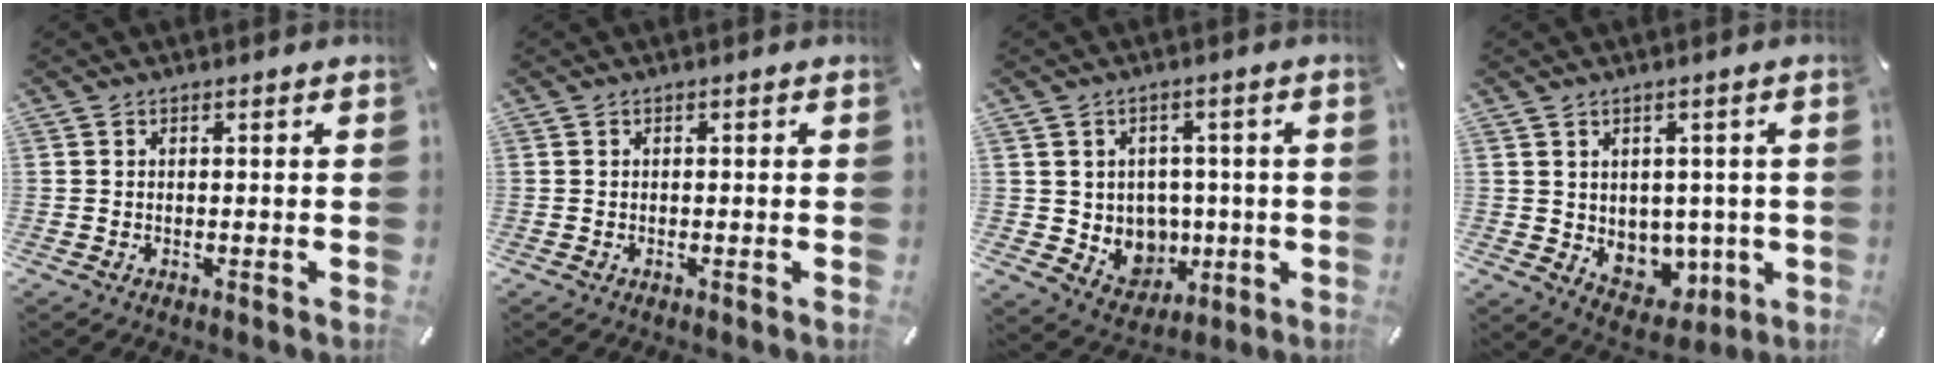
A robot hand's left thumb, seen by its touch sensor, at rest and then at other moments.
{"total": 0.0}
{"total": 7.8, "force": [0.9, 7.6, 1.4], "torque": [-0.033, -0.015, 0.031]}
{"total": 6.9, "force": [1.8, 6.4, 1.7], "torque": [-0.011, -0.027, 0.046]}